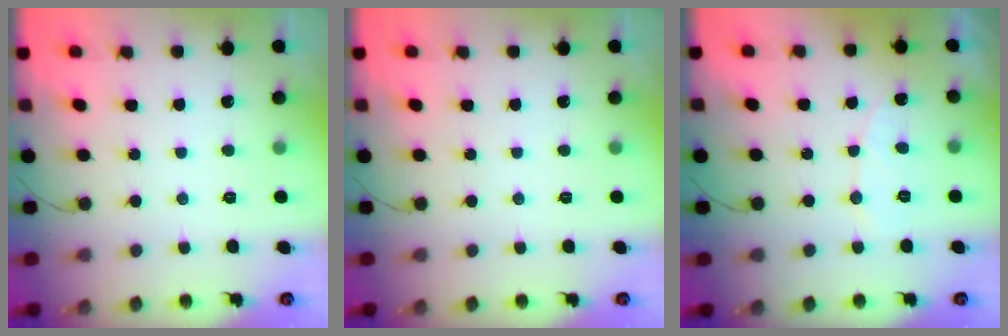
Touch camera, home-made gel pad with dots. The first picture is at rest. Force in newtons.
{"total": 0.0}
{"total": 6.5, "press": 6.5, "slide": 0.6}